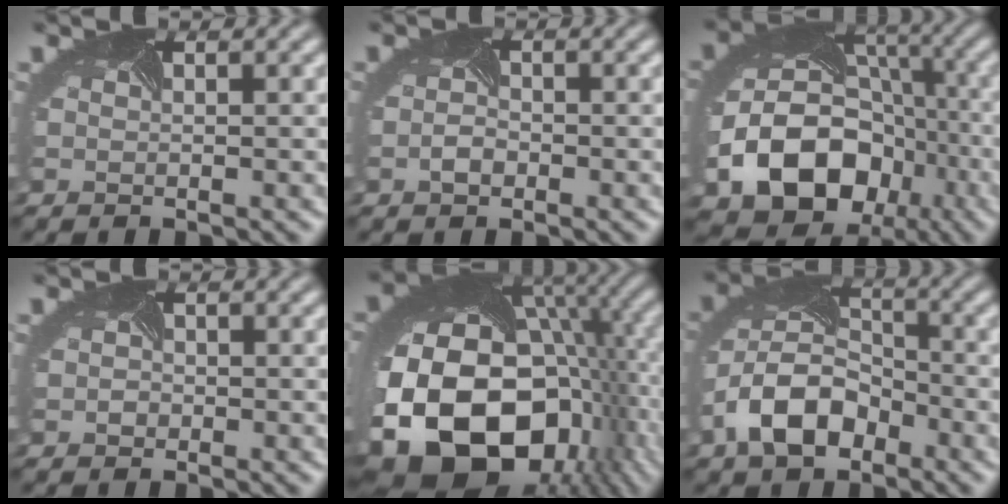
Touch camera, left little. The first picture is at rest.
{"total": 1.3, "force": [-0.8, 0.7, 0.6], "torque": [-0.018, -0.005, -0.016]}
{"total": 16.1, "force": [-6.1, 12.6, 8.1], "torque": [-0.149, -0.041, -0.097]}
{"total": 0.8, "force": [-0.3, 0.7, 0.1], "torque": [-0.002, -0.006, -0.010]}
{"total": 20.8, "force": [-4.9, 15.0, 13.5], "torque": [-0.293, -0.081, -0.046]}
{"total": 7.1, "force": [-3.6, 4.4, 4.2], "torque": [-0.088, -0.002, -0.074]}